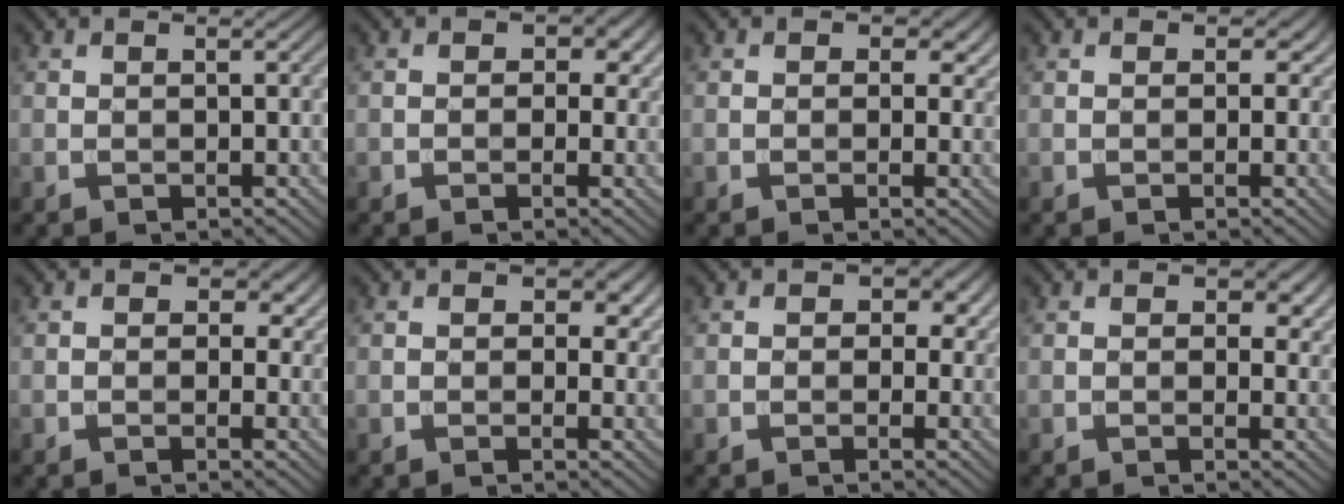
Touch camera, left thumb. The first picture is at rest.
{"total": 2.4, "force": [0.3, 2.0, 1.4], "torque": [-0.021, -0.001, -0.001]}
{"total": 2.4, "force": [0.6, 2.0, 1.3], "torque": [-0.024, -0.008, 0.001]}
{"total": 1.4, "force": [0.2, 1.3, 0.5], "torque": [-0.012, -0.007, -0.001]}
{"total": 2.6, "force": [0.5, 2.1, 1.5], "torque": [-0.026, -0.003, -0.001]}
{"total": 2.9, "force": [0.8, 2.2, 1.7], "torque": [-0.028, -0.009, 0.004]}
{"total": 3.3, "force": [0.6, 2.7, 1.7], "torque": [-0.018, 0.002, -0.003]}
{"total": 2.7, "force": [0.8, 1.9, 1.8], "torque": [-0.028, -0.008, 0.009]}